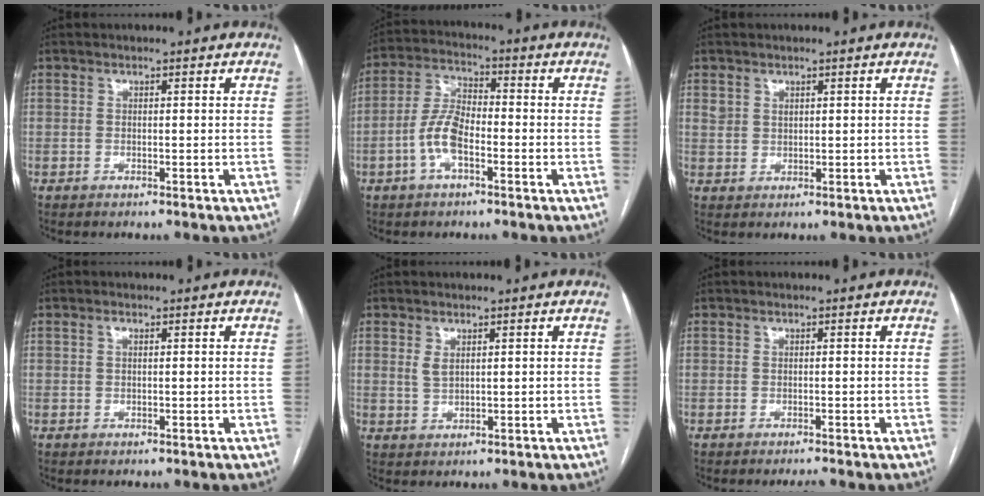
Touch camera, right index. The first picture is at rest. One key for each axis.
{"total": 6.9, "fx": -2.3, "fy": 2.9, "fz": 5.8, "tx": -0.135, "ty": 0.011, "tz": -0.049}
{"total": 2.1, "fx": 1.6, "fy": 1.4, "fz": 0.2, "tx": -0.008, "ty": 0.010, "tz": 0.030}
{"total": 0.6, "fx": 0.2, "fy": 0.3, "fz": 0.5, "tx": -0.008, "ty": 0.002, "tz": 0.003}
{"total": 1.7, "fx": 0.9, "fy": 0.8, "fz": 1.2, "tx": -0.024, "ty": -0.001, "tz": 0.023}
{"total": 0.6, "fx": -0.6, "fy": -0.2, "fz": 0.1, "tx": -0.002, "ty": -0.004, "tz": -0.007}